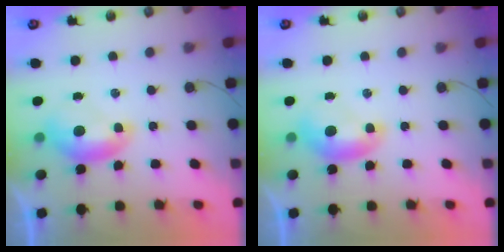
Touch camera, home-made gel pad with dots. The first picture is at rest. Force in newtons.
{"total": 0.0}